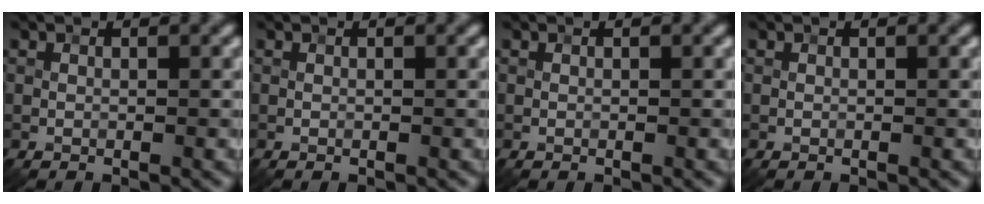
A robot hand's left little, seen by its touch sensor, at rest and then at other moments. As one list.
[{"total": 0.0}, {"total": 0.0}, {"total": 0.0}]